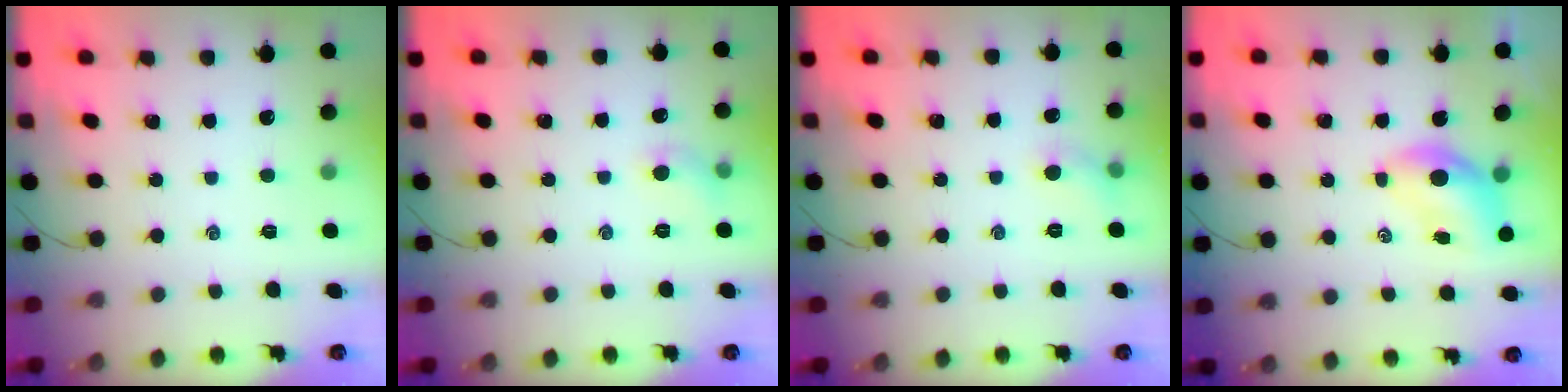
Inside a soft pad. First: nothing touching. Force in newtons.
{"total": 5.6, "press": 5.2, "slide": 1.9}
{"total": 4.1, "press": 3.8, "slide": 1.5}
{"total": 6.5, "press": 6.5, "slide": 0.9}